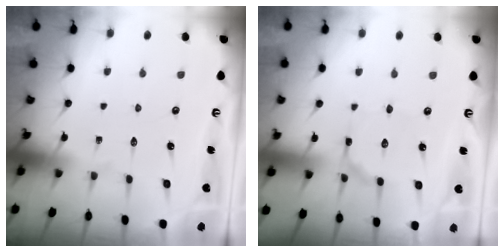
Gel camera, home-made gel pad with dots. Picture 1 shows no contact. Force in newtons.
{"total": 2.5, "press": 2.5, "slide": 0.1}